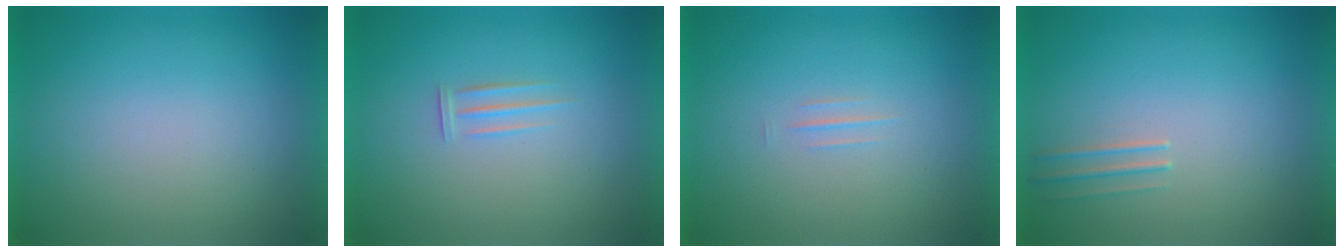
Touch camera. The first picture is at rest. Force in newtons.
{"total": 1.7}
{"total": 1.2}
{"total": 1.3}